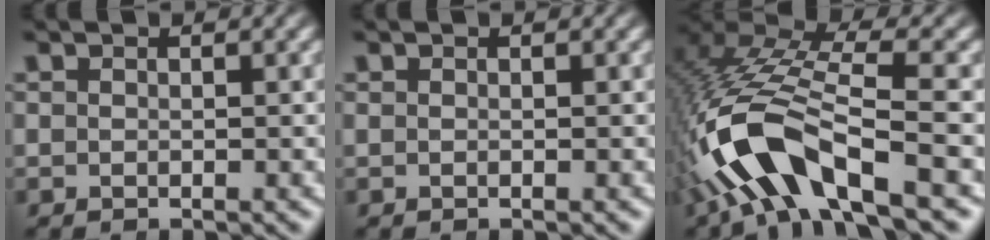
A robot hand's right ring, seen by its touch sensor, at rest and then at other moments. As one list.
[{"total": 0.0}, {"total": 7.3, "force": [-0.7, 4.0, 6.1], "torque": [-0.161, -0.017, -0.004]}]